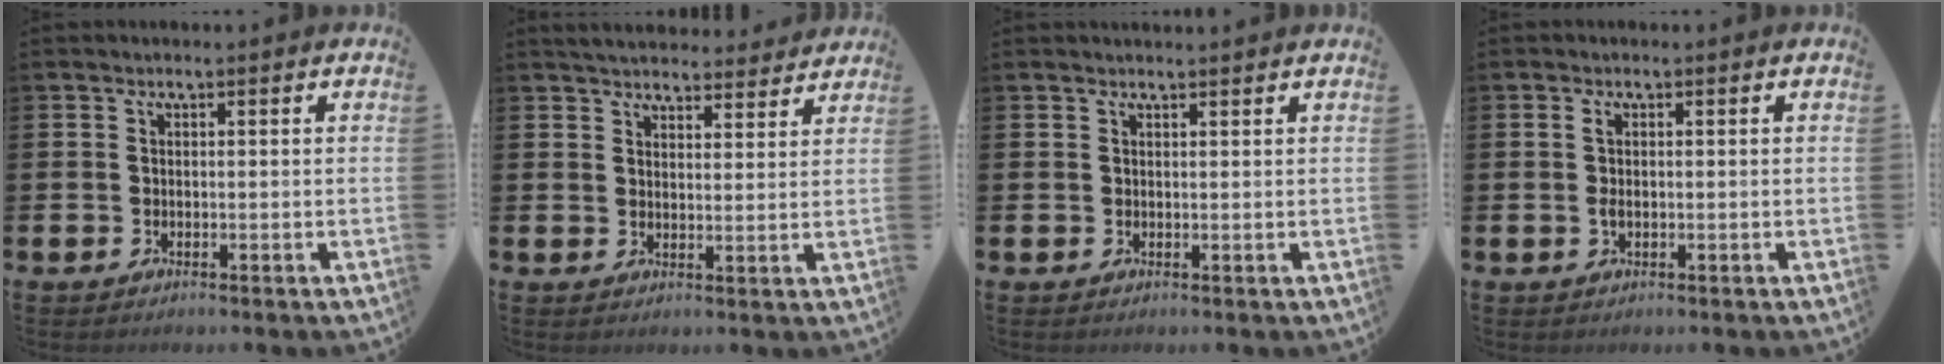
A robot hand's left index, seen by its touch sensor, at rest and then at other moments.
{"total": 4.5, "force": [4.5, 0.8, 0.1], "torque": [-0.011, -0.025, 0.079]}
{"total": 0.9, "force": [0.8, -0.1, 0.1], "torque": [0.010, -0.006, 0.014]}
{"total": 1.4, "force": [0.2, 0.7, 1.2], "torque": [-0.025, 0.005, 0.000]}